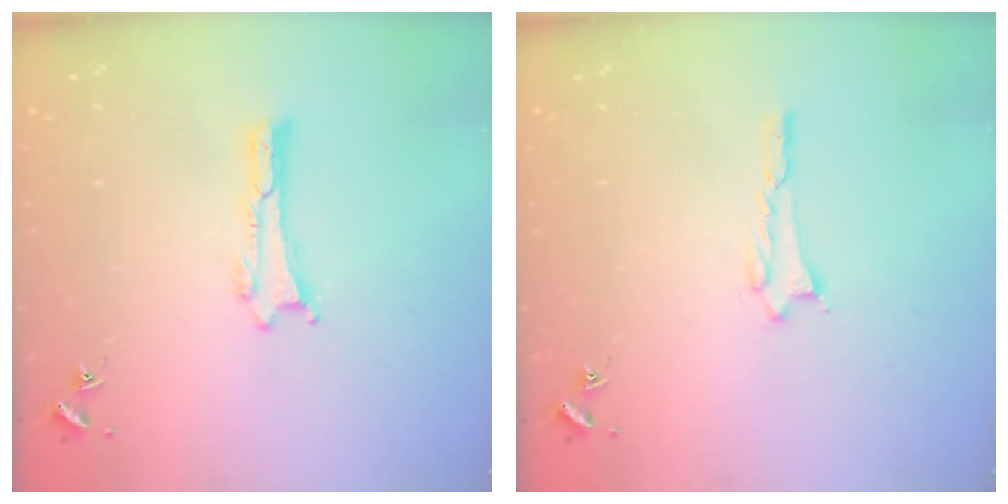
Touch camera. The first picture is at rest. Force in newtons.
{"total": 1.4, "press": 1.4, "slide": 0.2}